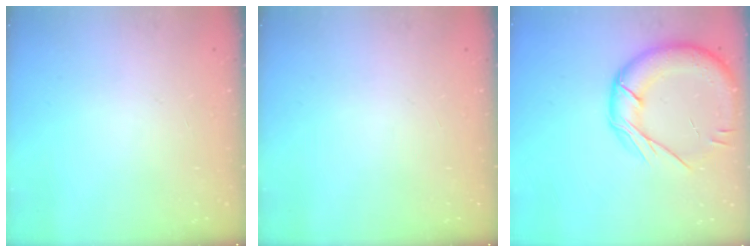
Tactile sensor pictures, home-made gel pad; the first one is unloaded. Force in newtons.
{"total": 0.0}
{"total": 17.8, "press": 17.7, "slide": 1.7}